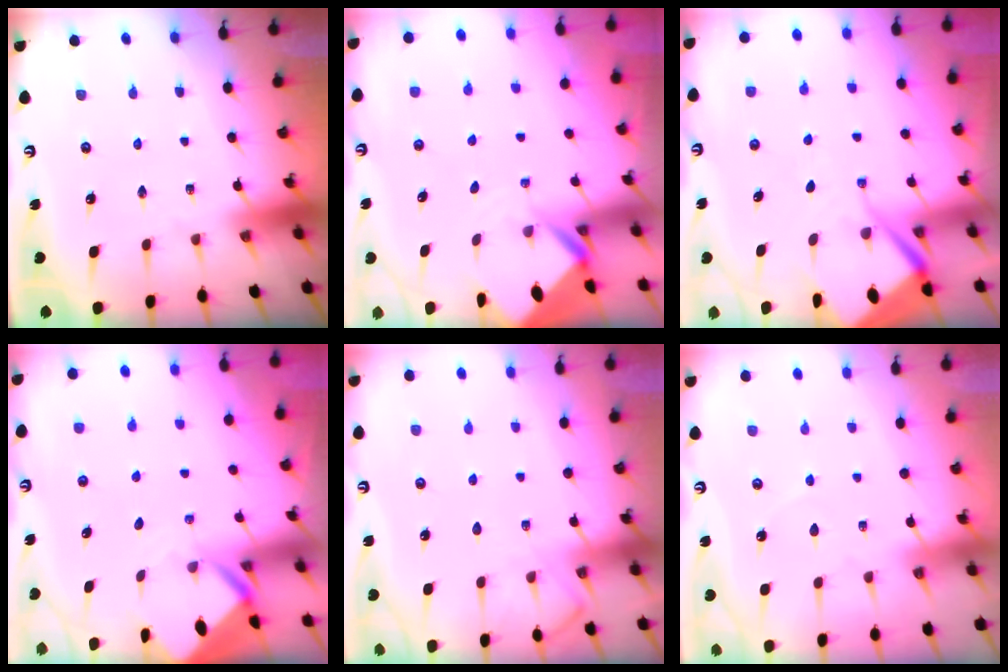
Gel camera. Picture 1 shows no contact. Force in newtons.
{"total": 3.1, "press": 3.1, "slide": 0.1}
{"total": 7.4, "press": 7.4, "slide": 0.6}
{"total": 3.4, "press": 3.4, "slide": 0.1}
{"total": 6.9, "press": 6.8, "slide": 0.9}
{"total": 3.6, "press": 3.5, "slide": 0.4}